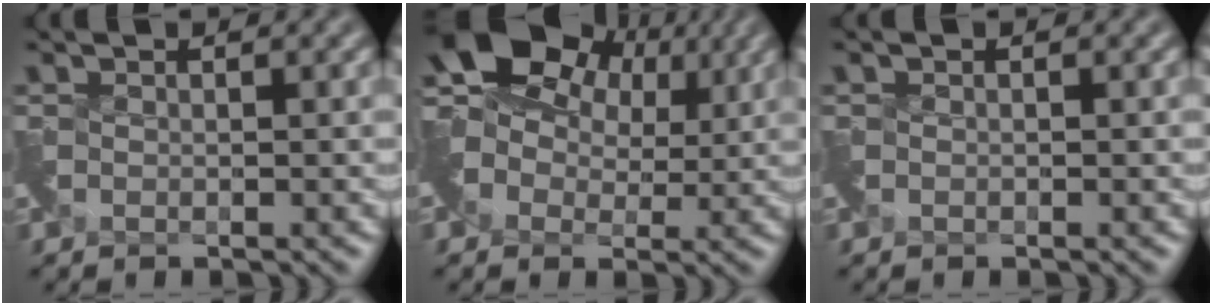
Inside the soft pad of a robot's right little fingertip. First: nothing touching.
{"total": 10.0, "force": [4.2, 6.6, 6.3], "torque": [-0.104, 0.017, 0.062]}
{"total": 0.0}